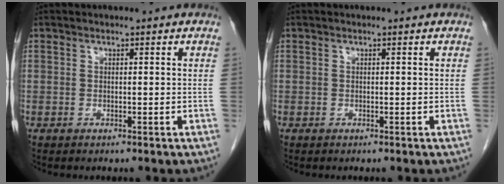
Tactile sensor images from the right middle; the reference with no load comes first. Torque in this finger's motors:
{"motor_torque": [-0.05, -0.13, -0.03, 0.00]}